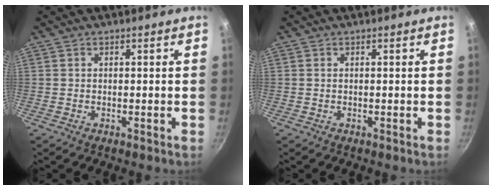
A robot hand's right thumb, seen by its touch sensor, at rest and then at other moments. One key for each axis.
{"total": 0.0}